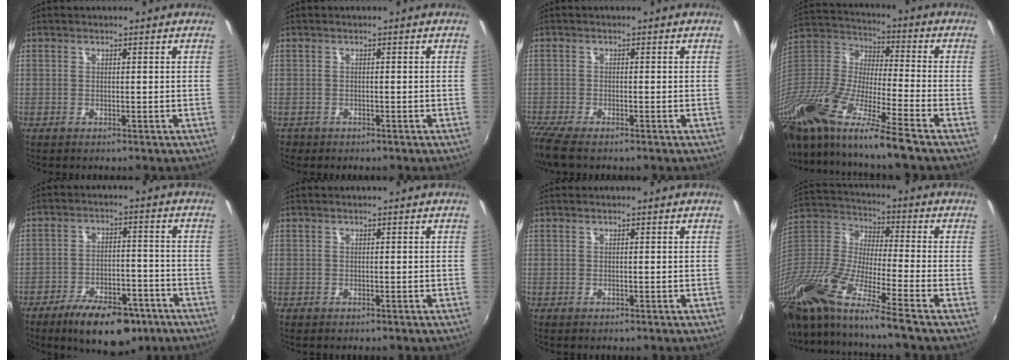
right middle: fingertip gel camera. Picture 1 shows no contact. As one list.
[{"total": 1.5, "force": [-0.9, 1.1, 0.2], "torque": [-0.010, -0.003, -0.014]}, {"total": 5.7, "force": [-4.6, 1.2, 3.1], "torque": [-0.084, -0.028, -0.091]}, {"total": 23.8, "force": [-17.4, 2.1, 16.1], "torque": [-0.301, -0.044, -0.332]}, {"total": 14.2, "force": [-9.8, 6.0, 8.4], "torque": [-0.156, -0.006, -0.144]}, {"total": 0.0}, {"total": 0.0}, {"total": 21.3, "force": [-15.8, 1.3, 14.3], "torque": [-0.268, -0.050, -0.307]}]